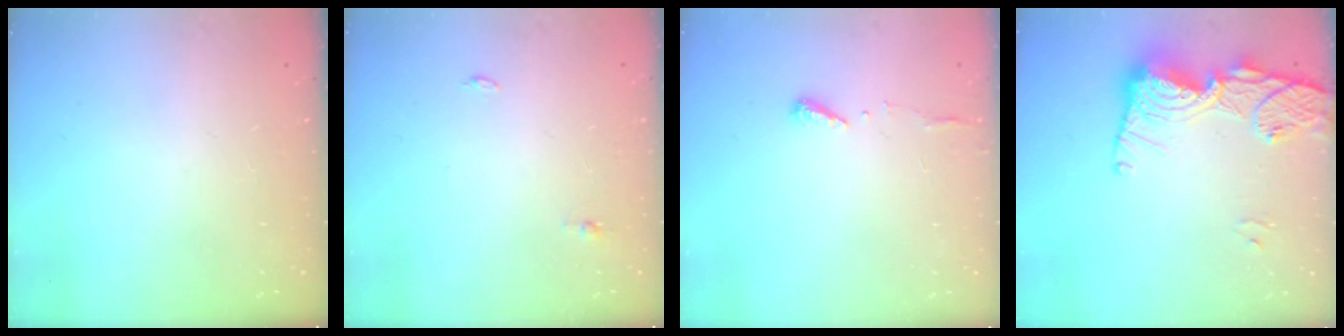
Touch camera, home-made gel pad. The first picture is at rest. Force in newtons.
{"total": 3.7, "press": 3.3, "slide": 1.7}
{"total": 6.3, "press": 6.3, "slide": 0.5}
{"total": 17.4, "press": 17.3, "slide": 1.4}